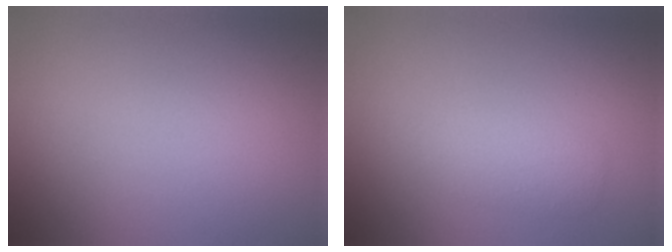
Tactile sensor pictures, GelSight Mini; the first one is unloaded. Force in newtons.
{"total": 2.1, "press": 2.1, "slide": 0.1}